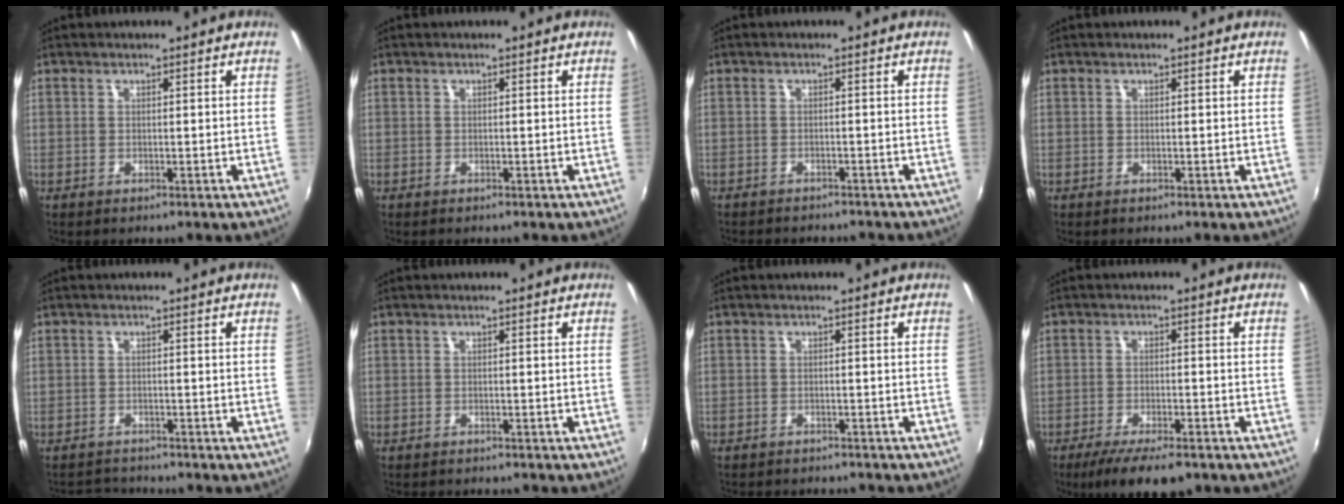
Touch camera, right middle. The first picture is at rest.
{"total": 0.0}
{"total": 5.8, "force": [-5.4, 1.4, 1.9], "torque": [-0.050, -0.015, -0.078]}
{"total": 0.0}
{"total": 3.3, "force": [-3.2, 0.9, -0.2], "torque": [-0.010, 0.005, -0.059]}
{"total": 2.9, "force": [-2.7, 0.5, 0.9], "torque": [-0.025, -0.014, -0.043]}
{"total": 6.0, "force": [-5.5, 1.4, 1.9], "torque": [-0.051, -0.015, -0.080]}
{"total": 9.8, "force": [-7.4, 2.5, 5.9], "torque": [-0.128, -0.028, -0.122]}